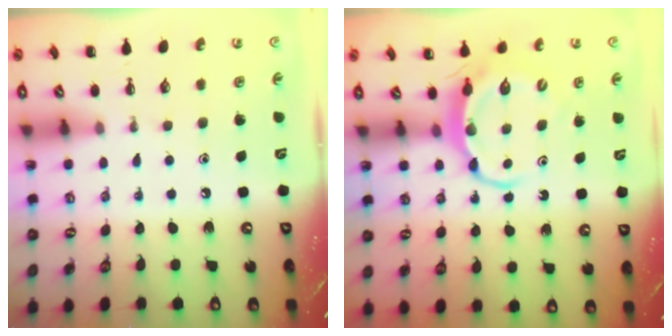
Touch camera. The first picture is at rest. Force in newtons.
{"total": 5.9, "press": 5.9, "slide": 0.5}